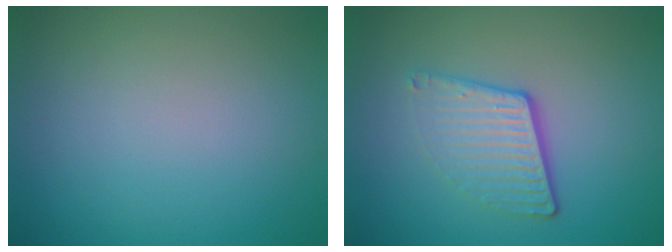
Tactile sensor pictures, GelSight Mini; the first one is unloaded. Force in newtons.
{"total": 4.0, "press": 2.8, "slide": 2.9}